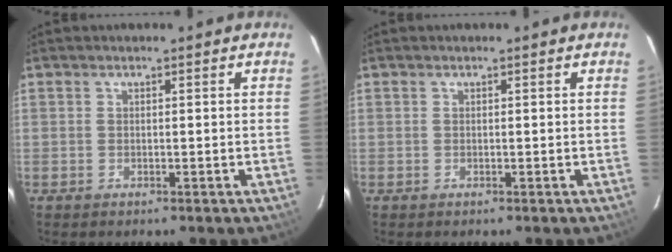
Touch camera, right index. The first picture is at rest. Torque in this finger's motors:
{"motor_torque": [0.00, 0.00, 0.01, 0.00]}